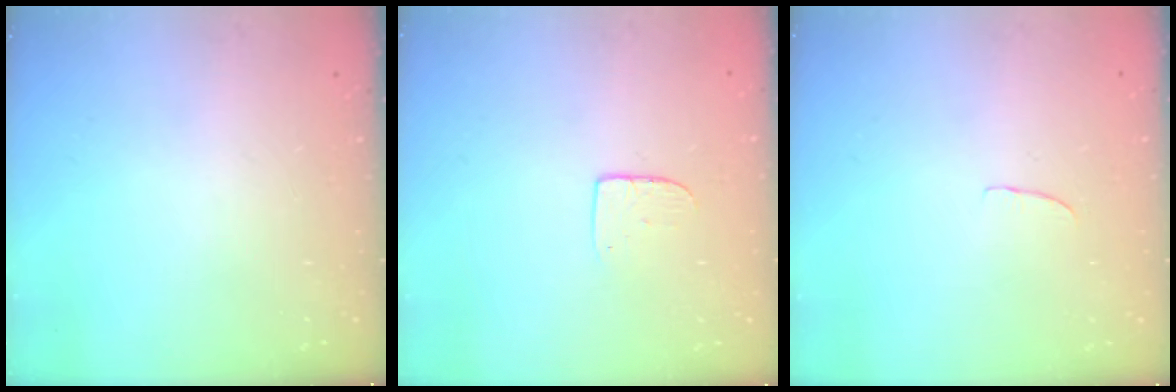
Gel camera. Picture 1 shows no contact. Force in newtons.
{"total": 5.0, "press": 5.0, "slide": 0.4}
{"total": 3.7, "press": 3.7, "slide": 0.3}